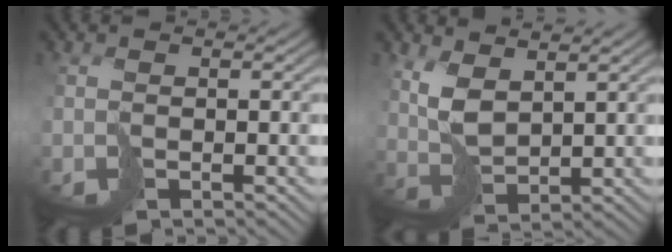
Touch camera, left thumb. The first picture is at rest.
{"total": 5.2, "force": [2.8, 2.4, 3.7], "torque": [-0.094, 0.000, 0.059]}